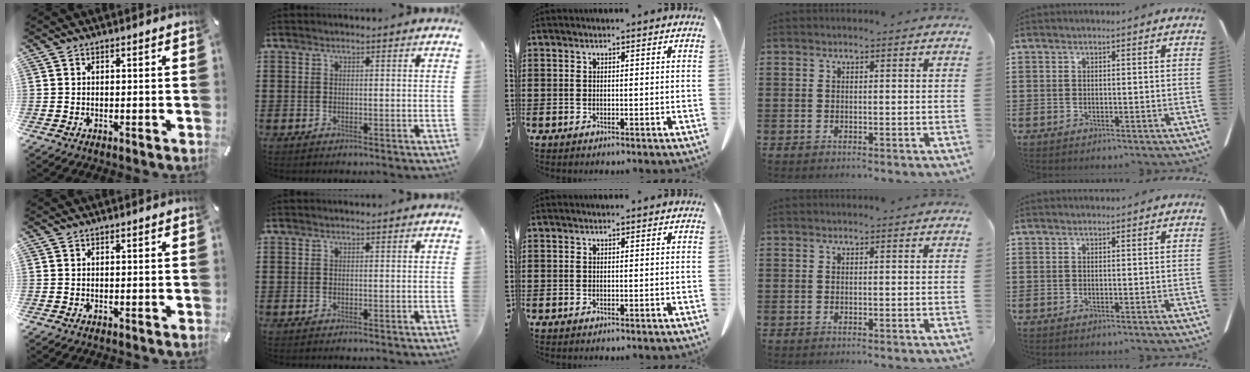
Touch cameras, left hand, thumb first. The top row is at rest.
{}